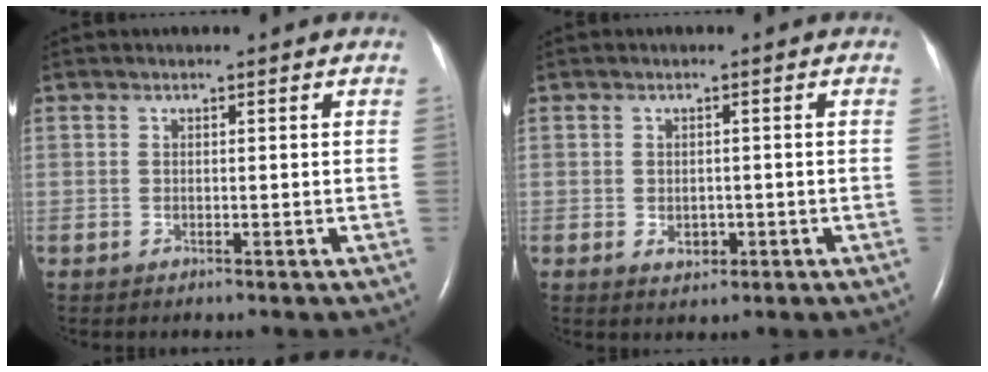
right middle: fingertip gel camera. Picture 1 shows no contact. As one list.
[{"total": 2.2, "force": [-0.6, 1.6, 1.3], "torque": [-0.018, 0.002, 0.000]}]